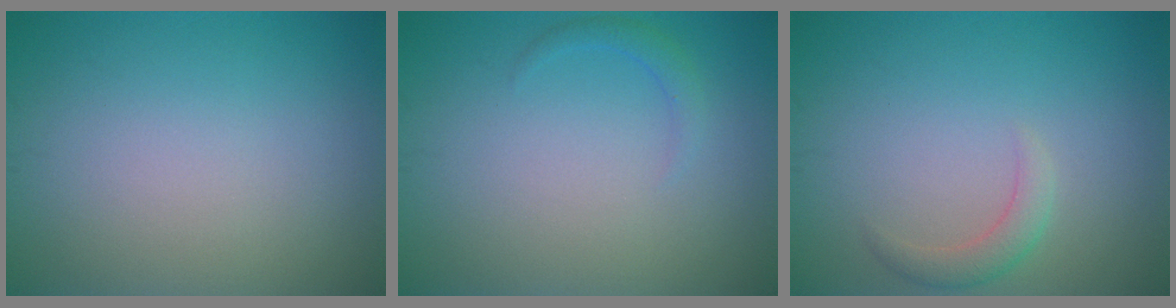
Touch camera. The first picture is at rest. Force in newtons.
{"total": 1.1, "press": 1.1, "slide": 0.1}
{"total": 1.7, "press": 1.7, "slide": 0.3}